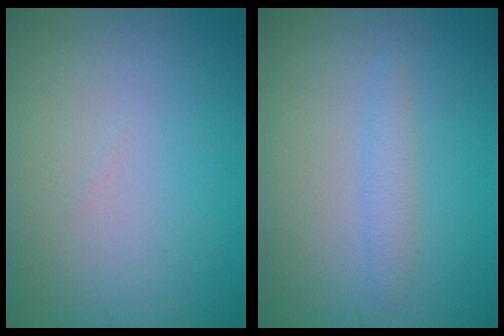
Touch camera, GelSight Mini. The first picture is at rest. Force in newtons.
{"total": 1.4, "press": 1.4, "slide": 0.1}